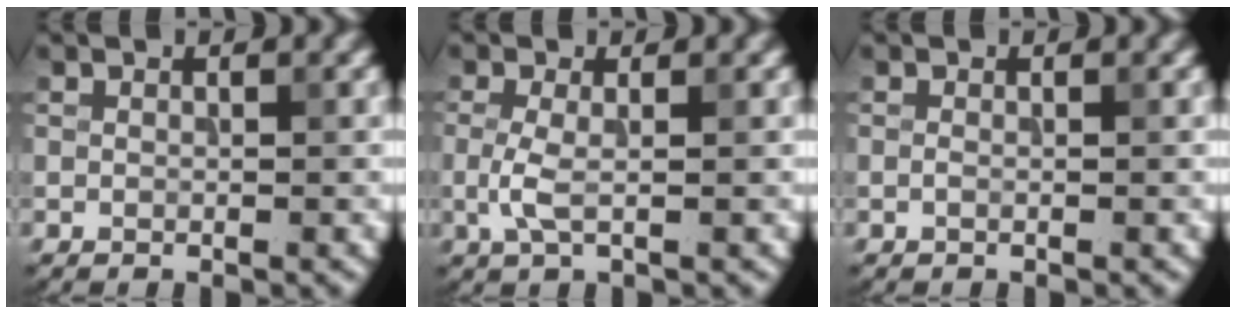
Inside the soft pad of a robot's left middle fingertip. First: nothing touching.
{"total": 2.0, "force": [-0.3, 0.6, 1.8], "torque": [-0.043, -0.001, -0.010]}
{"total": 0.0}